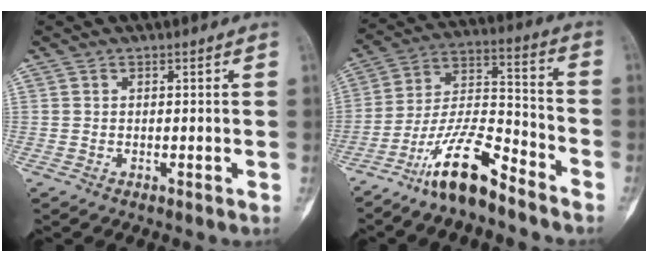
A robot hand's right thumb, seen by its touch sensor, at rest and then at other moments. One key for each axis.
{"total": 13.7, "fx": -10.2, "fy": 3.3, "fz": 8.6, "tx": -0.162, "ty": 0.080, "tz": -0.193}